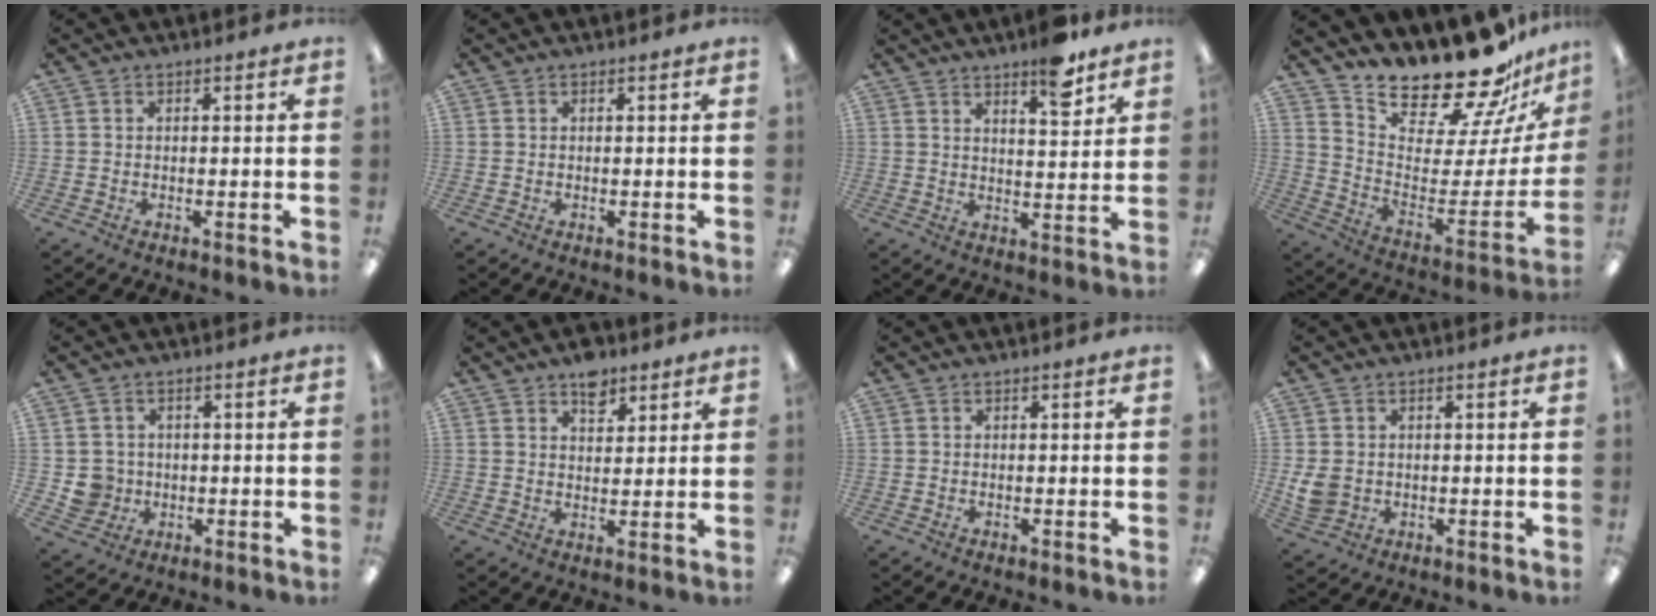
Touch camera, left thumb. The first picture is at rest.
{"total": 0.0}
{"total": 8.2, "force": [6.2, 2.3, 4.9], "torque": [-0.055, -0.038, 0.100]}
{"total": 21.9, "force": [19.7, 5.2, 7.9], "torque": [-0.121, -0.171, 0.336]}
{"total": 5.1, "force": [0.0, 5.0, 0.7], "torque": [-0.008, 0.007, 0.003]}
{"total": 6.1, "force": [4.3, 3.3, 2.6], "torque": [-0.023, -0.021, 0.073]}
{"total": 0.0}
{"total": 4.9, "force": [0.4, 4.3, 2.4], "torque": [-0.049, 0.002, 0.008]}